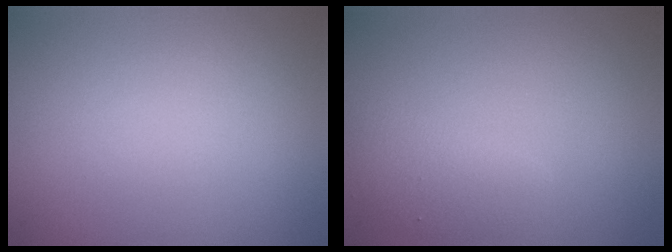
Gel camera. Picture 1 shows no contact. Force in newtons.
{"total": 2.0, "press": 2.0, "slide": 0.1}